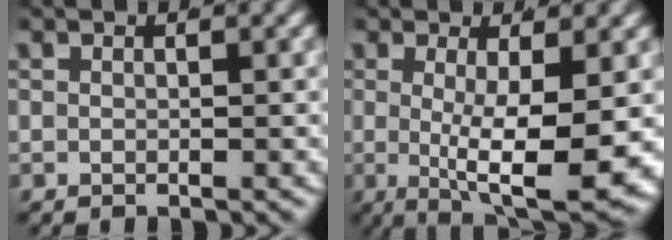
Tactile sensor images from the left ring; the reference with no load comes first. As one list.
[{"total": 9.2, "force": [-0.8, 2.8, 8.8], "torque": [-0.131, -0.026, 0.001]}]